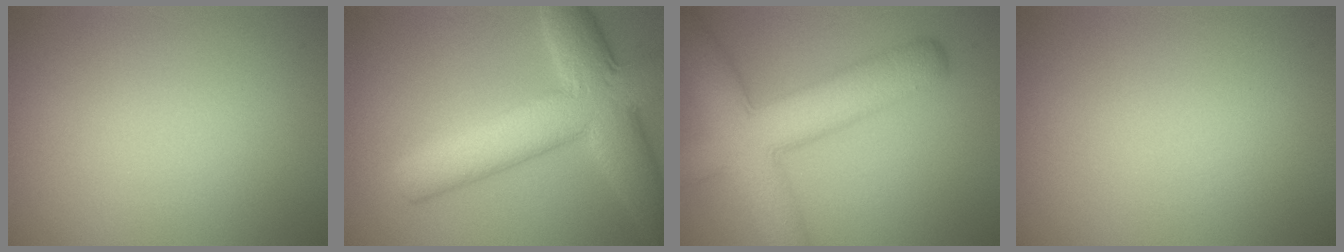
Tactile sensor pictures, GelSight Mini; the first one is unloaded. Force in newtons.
{"total": 8.9, "press": 8.9, "slide": 0.0}
{"total": 8.4, "press": 8.4, "slide": 0.4}
{"total": 0.0}